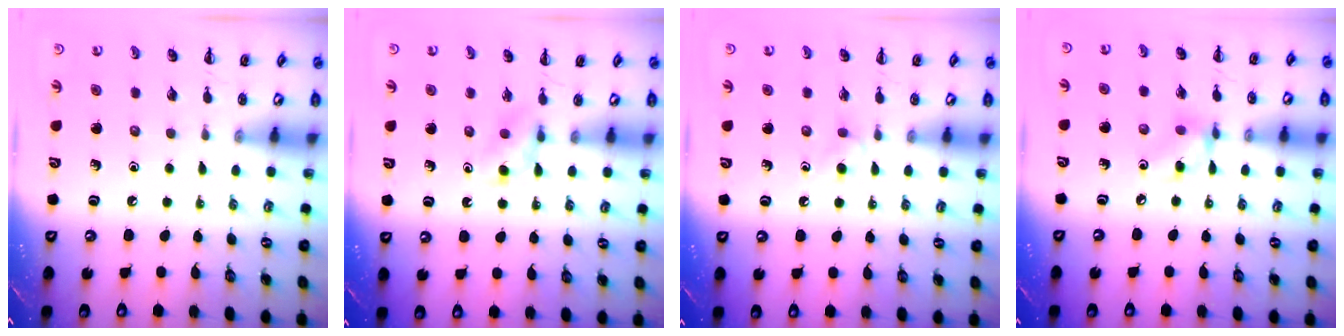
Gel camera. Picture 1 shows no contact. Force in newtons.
{"total": 2.7, "press": 2.4, "slide": 1.1}
{"total": 2.6, "press": 2.3, "slide": 1.2}
{"total": 6.6, "press": 6.6, "slide": 0.3}